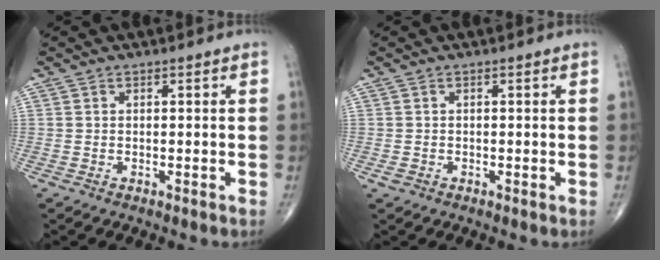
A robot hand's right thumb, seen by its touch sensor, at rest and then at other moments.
{"total": 1.0, "force": [-0.4, 0.8, 0.5], "torque": [-0.009, 0.000, -0.008]}